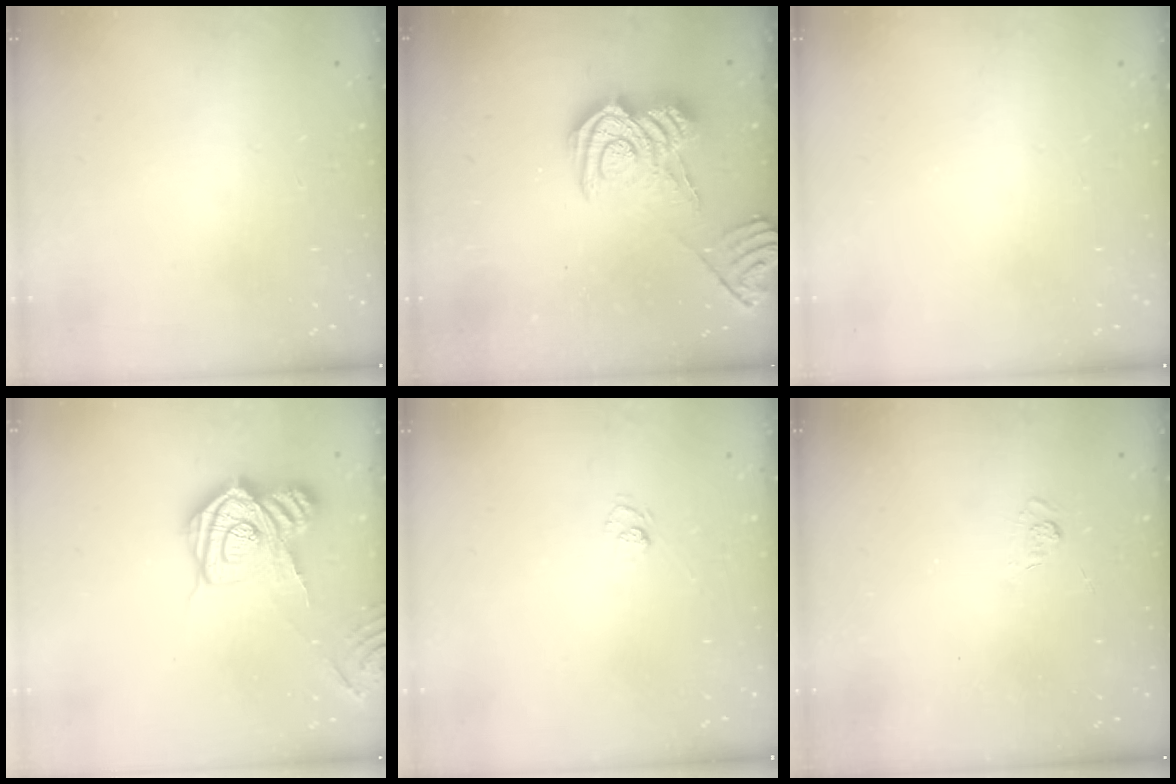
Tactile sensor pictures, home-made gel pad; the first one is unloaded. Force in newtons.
{"total": 12.7, "press": 12.6, "slide": 0.7}
{"total": 0.0}
{"total": 17.5, "press": 17.5, "slide": 1.3}
{"total": 4.5, "press": 4.3, "slide": 1.2}
{"total": 2.2, "press": 1.8, "slide": 1.3}